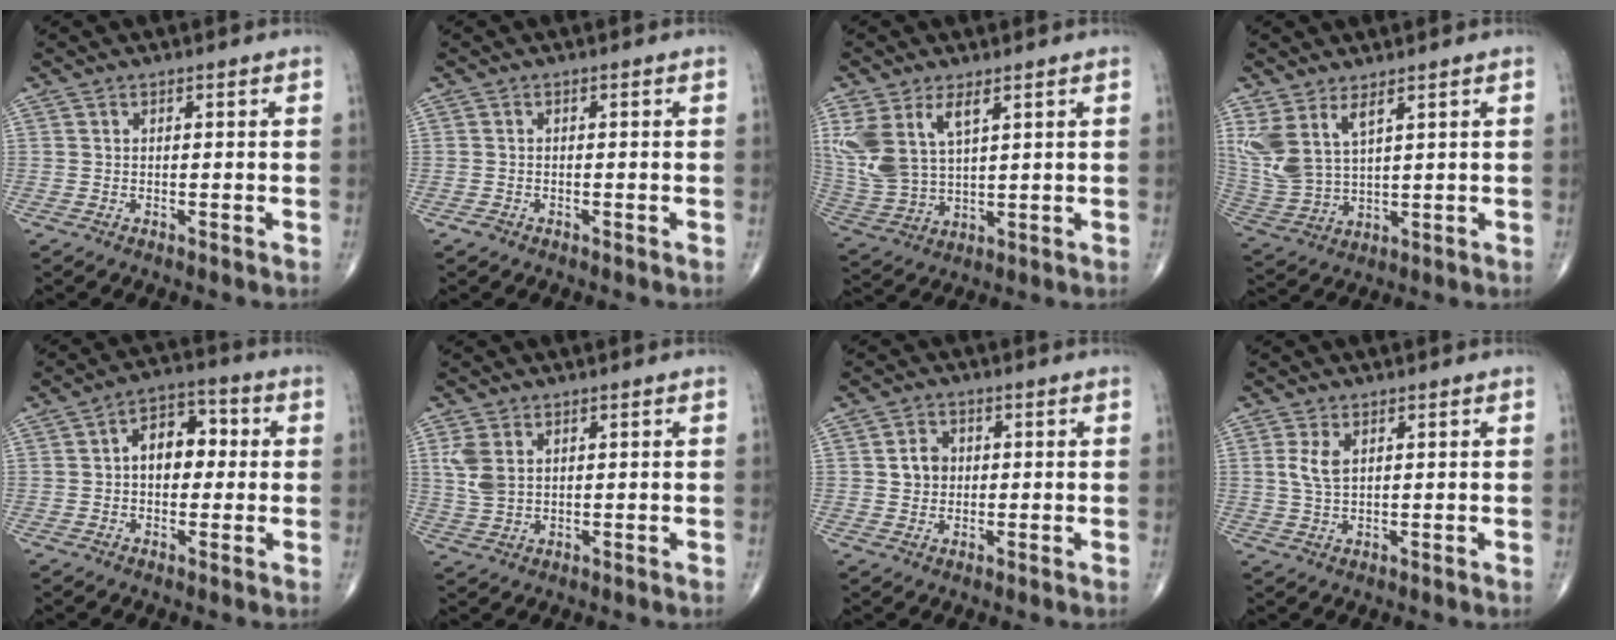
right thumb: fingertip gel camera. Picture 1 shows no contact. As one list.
[{"total": 0.8, "force": [-0.5, 0.5, 0.3], "torque": [-0.003, 0.002, -0.014]}, {"total": 12.2, "force": [5.1, 6.3, 9.1], "torque": [-0.204, -0.012, 0.119]}, {"total": 9.6, "force": [5.0, 4.3, 7.0], "torque": [-0.160, -0.022, 0.116]}, {"total": 8.5, "force": [0.6, 5.7, 6.3], "torque": [-0.067, 0.026, 0.001]}, {"total": 4.9, "force": [1.6, 3.1, 3.4], "torque": [-0.075, -0.001, 0.040]}, {"total": 4.0, "force": [0.4, 3.4, 2.0], "torque": [-0.017, 0.004, 0.004]}, {"total": 3.6, "force": [1.1, 1.9, 2.8], "torque": [-0.059, -0.001, 0.027]}]